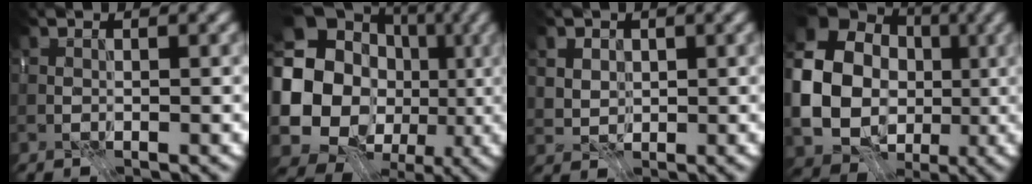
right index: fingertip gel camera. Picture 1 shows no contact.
{"total": 15.8, "force": [-1.0, 13.6, 7.9], "torque": [-0.150, -0.027, -0.017]}
{"total": 3.4, "force": [1.7, 2.7, 1.2], "torque": [-0.036, 0.002, 0.038]}
{"total": 14.9, "force": [-0.5, 13.2, 6.8], "torque": [-0.163, -0.013, -0.025]}